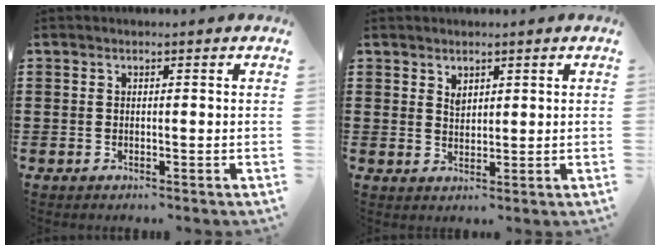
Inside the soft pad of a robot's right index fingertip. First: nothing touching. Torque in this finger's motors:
{"motor_torque": [-0.25, -0.10, 0.07, 0.00]}